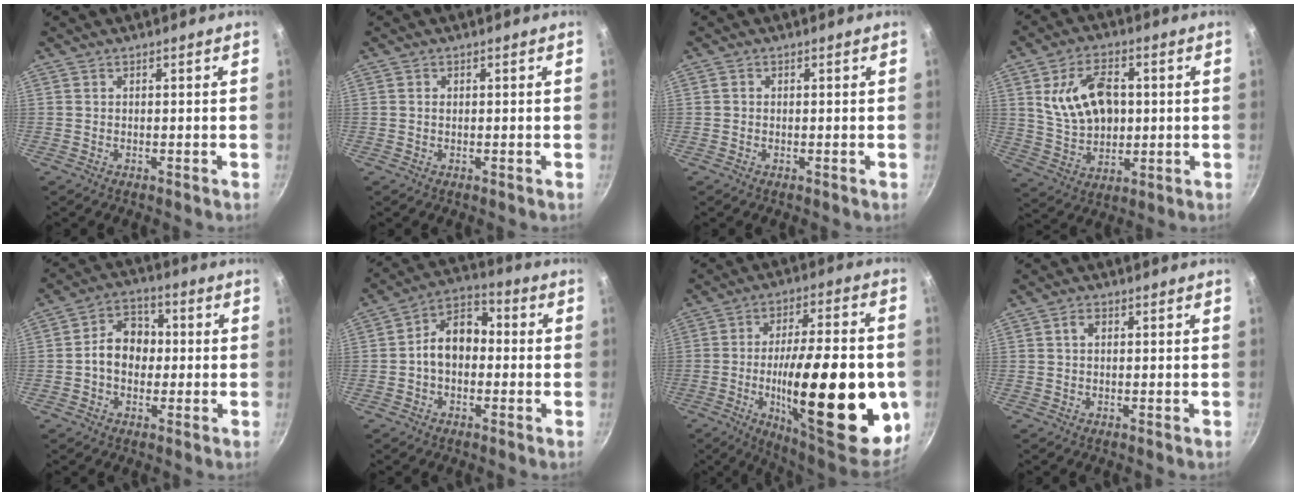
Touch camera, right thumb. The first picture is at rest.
{"total": 0.7, "force": [0.1, 0.6, 0.4], "torque": [-0.006, 0.004, 0.002]}
{"total": 0.7, "force": [0.0, 0.7, 0.3], "torque": [-0.004, 0.004, -0.001]}
{"total": 13.9, "force": [2.4, 9.0, 10.3], "torque": [-0.159, -0.007, 0.050]}
{"total": 8.9, "force": [-0.4, 6.9, 5.6], "torque": [-0.051, 0.024, -0.019]}
{"total": 10.0, "force": [-0.6, 7.1, 7.0], "torque": [-0.075, 0.039, -0.029]}
{"total": 32.7, "force": [-6.3, 11.0, 30.1], "torque": [-0.421, 0.008, -0.087]}
{"total": 1.9, "force": [0.4, 1.3, 1.3], "torque": [-0.022, 0.004, 0.005]}